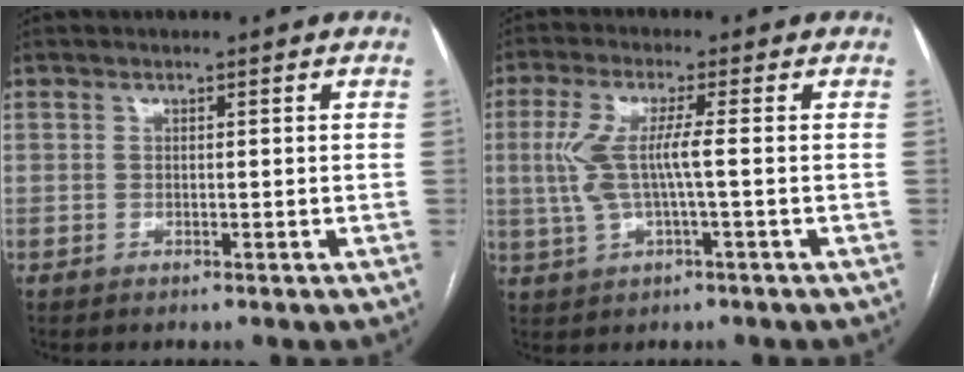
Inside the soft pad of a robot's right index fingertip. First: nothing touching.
{"total": 6.9, "force": [0.1, 0.9, 6.8], "torque": [-0.156, 0.011, 0.001]}